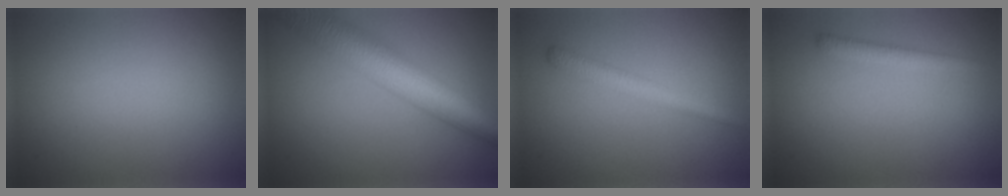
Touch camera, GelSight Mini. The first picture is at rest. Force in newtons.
{"total": 9.5, "press": 9.5, "slide": 0.3}
{"total": 2.5, "press": 2.5, "slide": 0.0}
{"total": 1.5, "press": 1.5, "slide": 0.1}